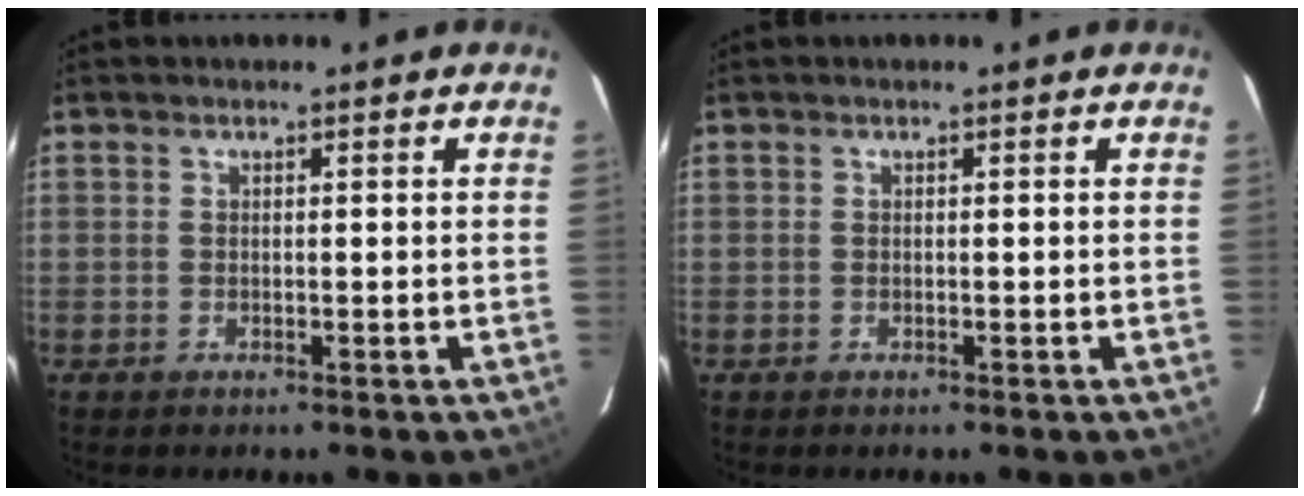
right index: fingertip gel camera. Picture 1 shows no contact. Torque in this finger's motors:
{"motor_torque": [0.00, 0.00, 0.01, 0.00]}